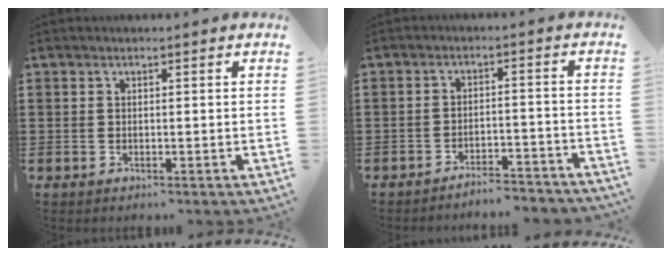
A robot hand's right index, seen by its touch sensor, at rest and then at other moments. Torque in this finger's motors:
{"motor_torque": [-1.08, 1.06, -1.05, 0.05]}